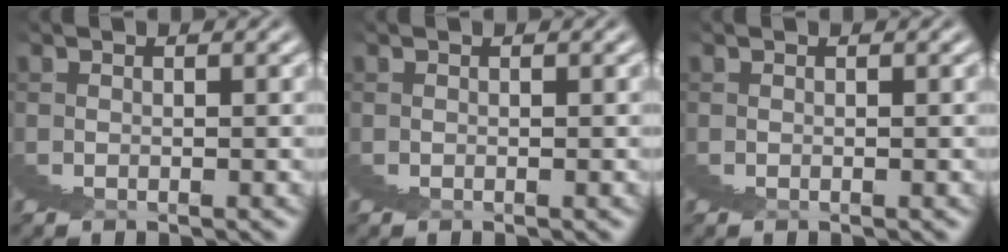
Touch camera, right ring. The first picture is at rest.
{"total": 0.0}
{"total": 0.0}